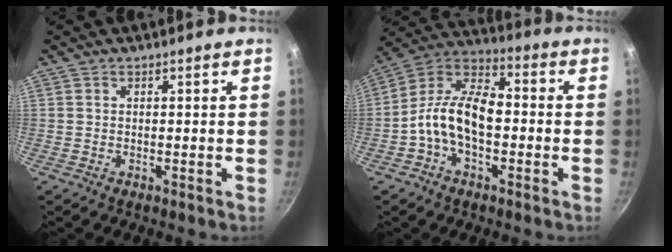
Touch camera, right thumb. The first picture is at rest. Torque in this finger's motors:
{"motor_torque": [1.85, 1.48, 1.12, -0.83, 0.13]}